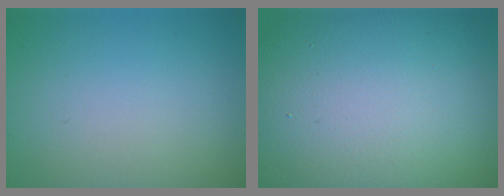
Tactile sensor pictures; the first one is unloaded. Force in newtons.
{"total": 20.3, "press": 20.2, "slide": 1.3}